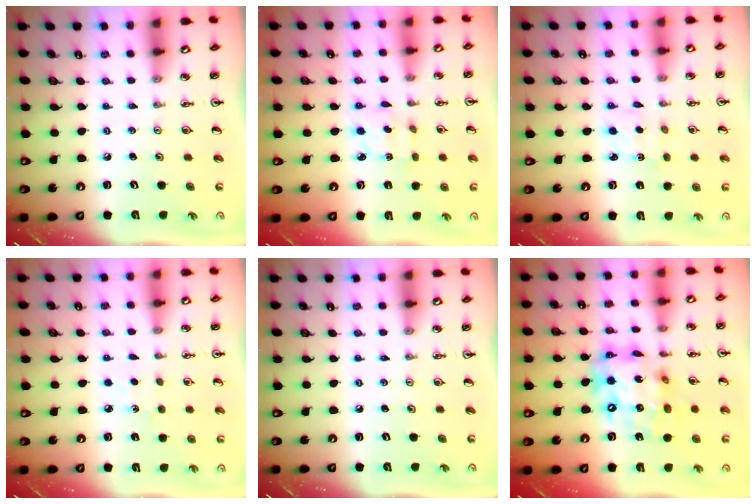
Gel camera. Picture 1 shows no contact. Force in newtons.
{"total": 3.7, "press": 3.7, "slide": 0.6}
{"total": 2.5, "press": 2.4, "slide": 0.6}
{"total": 3.7, "press": 3.7, "slide": 0.5}
{"total": 0.0}
{"total": 17.2, "press": 17.1, "slide": 1.4}